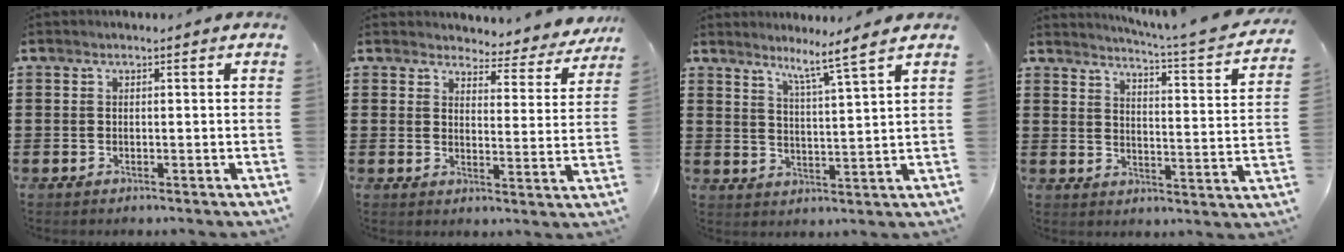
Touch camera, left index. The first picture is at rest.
{"total": 4.1, "force": [4.0, 0.7, 0.7], "torque": [-0.029, -0.028, 0.065]}
{"total": 5.2, "force": [4.1, -1.4, 2.7], "torque": [-0.059, -0.029, 0.064]}
{"total": 4.2, "force": [3.7, -0.9, 1.7], "torque": [-0.045, -0.039, 0.053]}